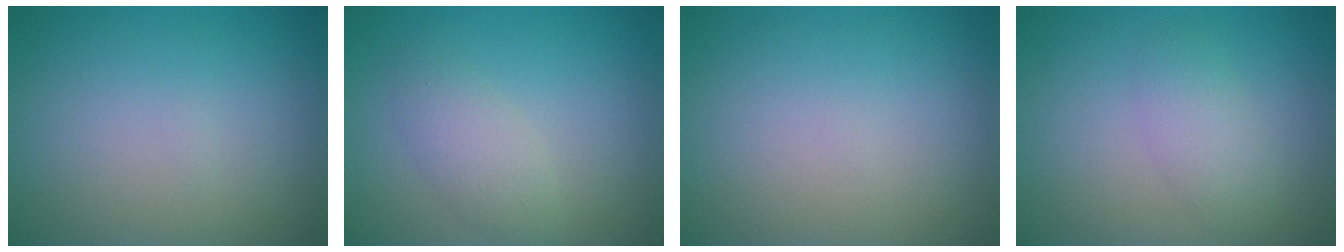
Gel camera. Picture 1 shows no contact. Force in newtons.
{"total": 2.4, "press": 2.4, "slide": 0.2}
{"total": 0.0}
{"total": 2.2, "press": 2.2, "slide": 0.1}